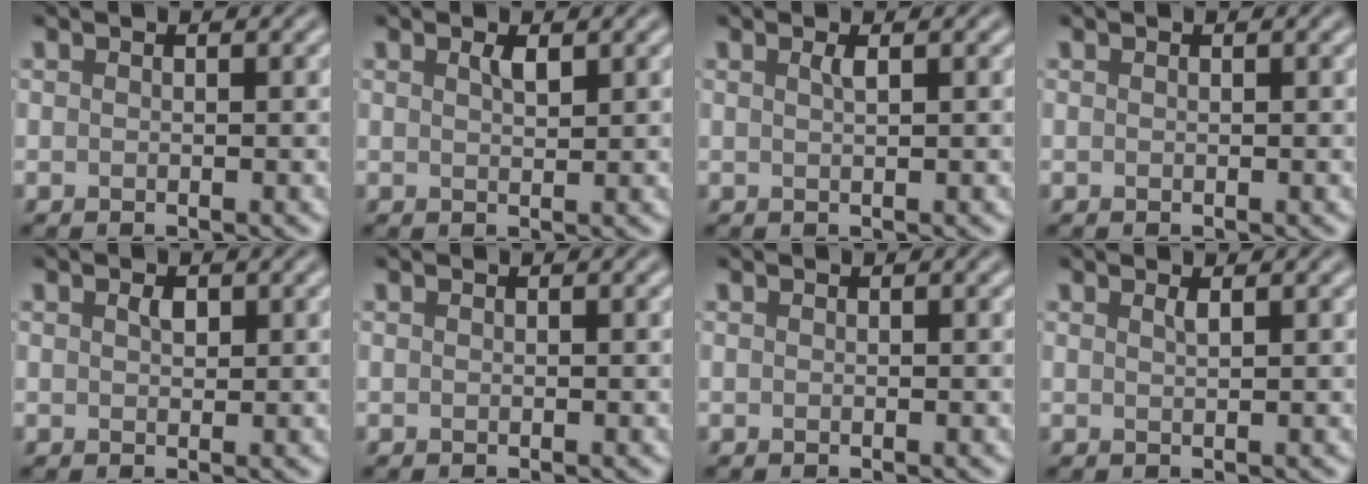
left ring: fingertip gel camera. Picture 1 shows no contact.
{"total": 1.2, "force": [0.7, 0.3, 0.9], "torque": [-0.019, -0.002, 0.013]}
{"total": 1.0, "force": [0.4, 0.3, 0.8], "torque": [-0.011, 0.000, 0.006]}
{"total": 0.0}
{"total": 1.0, "force": [0.5, 0.6, 0.7], "torque": [-0.014, 0.000, 0.008]}
{"total": 0.0}
{"total": 0.0}
{"total": 0.8, "force": [0.5, 0.2, 0.6], "torque": [-0.005, 0.000, 0.008]}